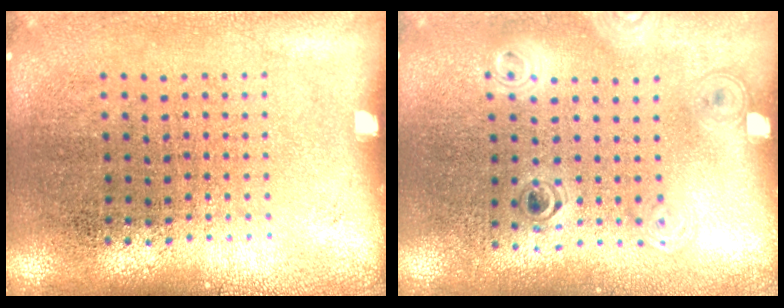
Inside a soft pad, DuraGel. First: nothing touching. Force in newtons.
{"total": 1.2, "press": 1.1, "slide": 0.5}